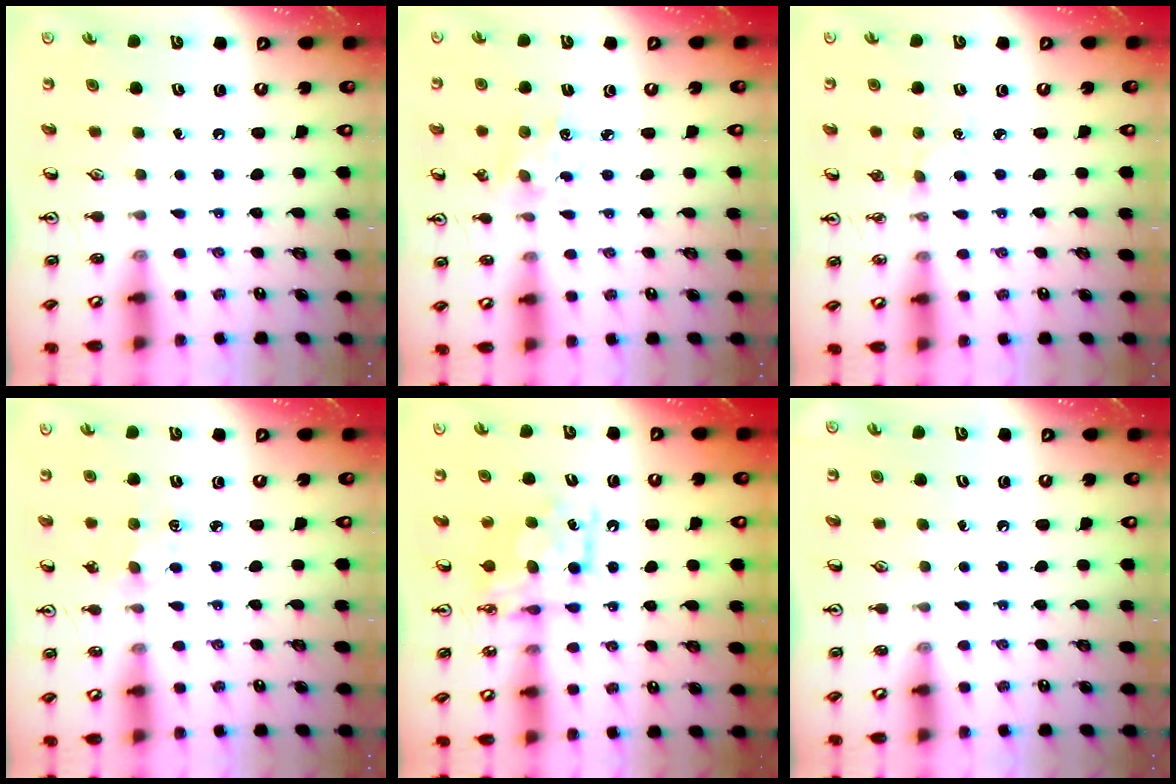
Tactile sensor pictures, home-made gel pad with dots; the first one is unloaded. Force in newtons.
{"total": 2.4, "press": 2.4, "slide": 0.6}
{"total": 2.5, "press": 2.5, "slide": 0.4}
{"total": 4.1, "press": 4.0, "slide": 0.5}
{"total": 8.1, "press": 8.1, "slide": 0.4}
{"total": 0.0}